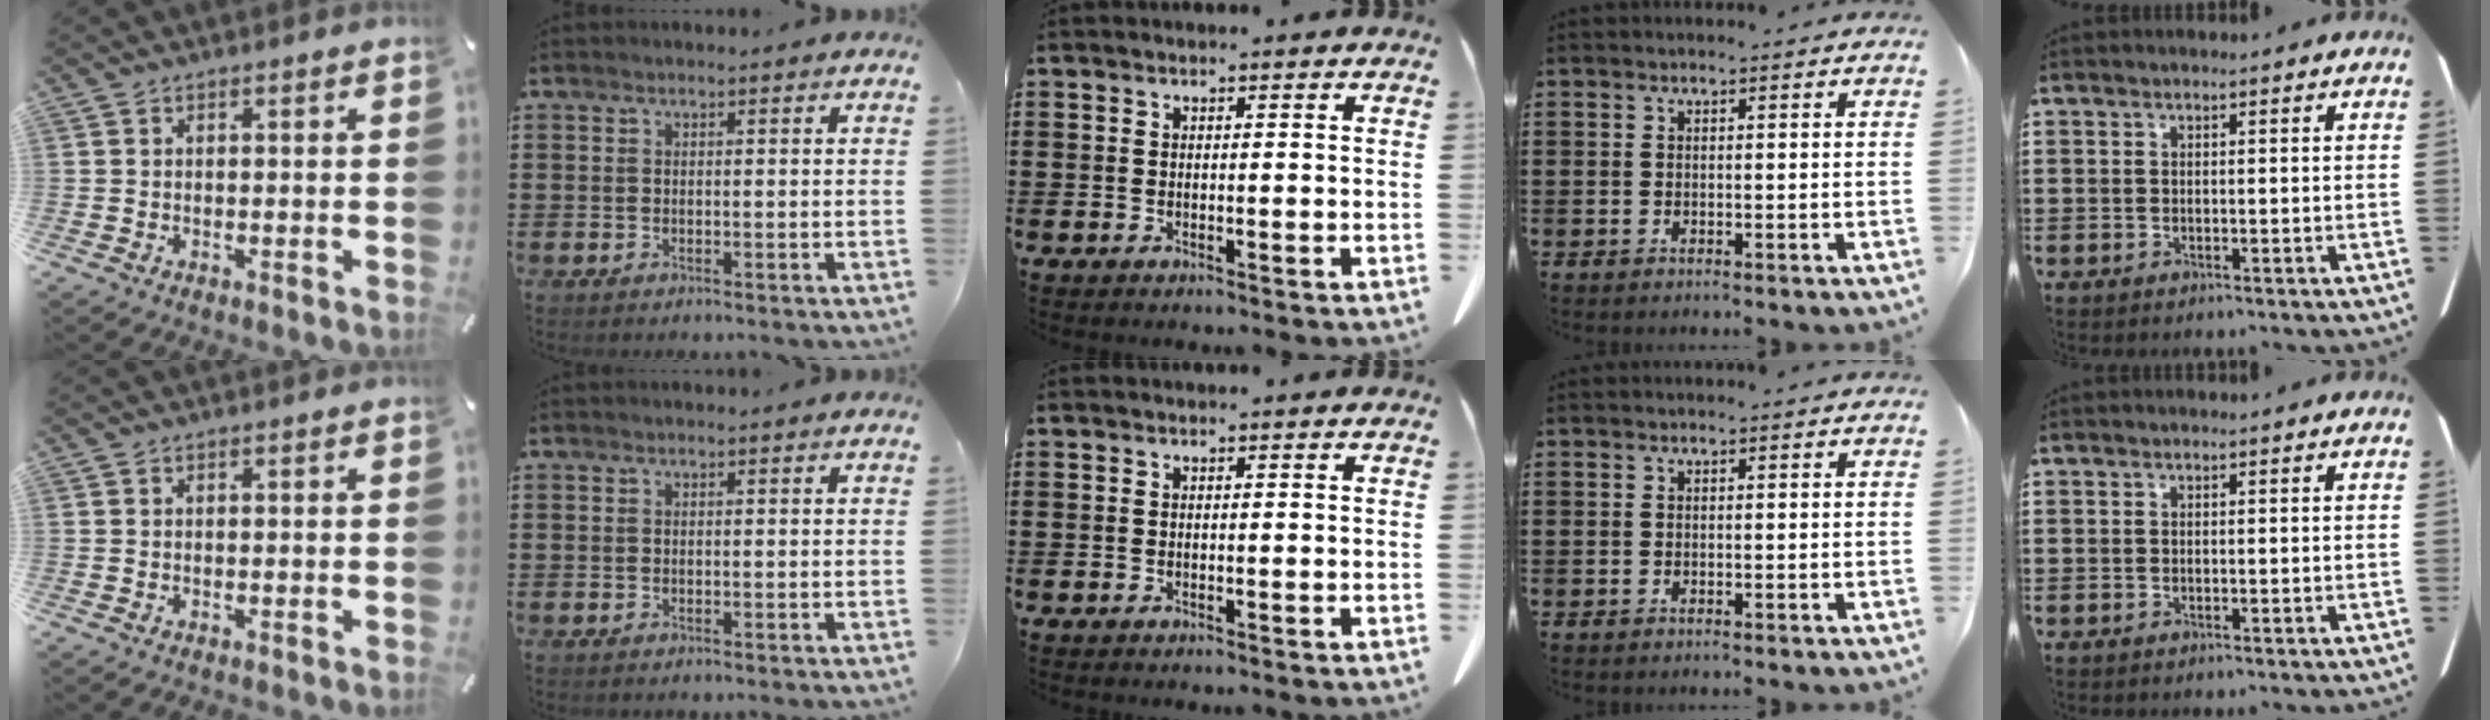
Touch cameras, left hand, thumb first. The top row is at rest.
{}